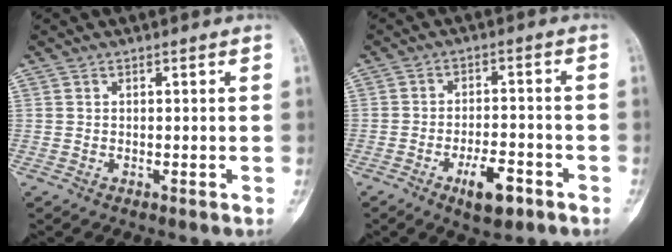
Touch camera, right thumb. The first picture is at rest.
{"total": 7.3, "force": [-3.9, 2.9, 5.4], "torque": [-0.077, 0.021, -0.058]}